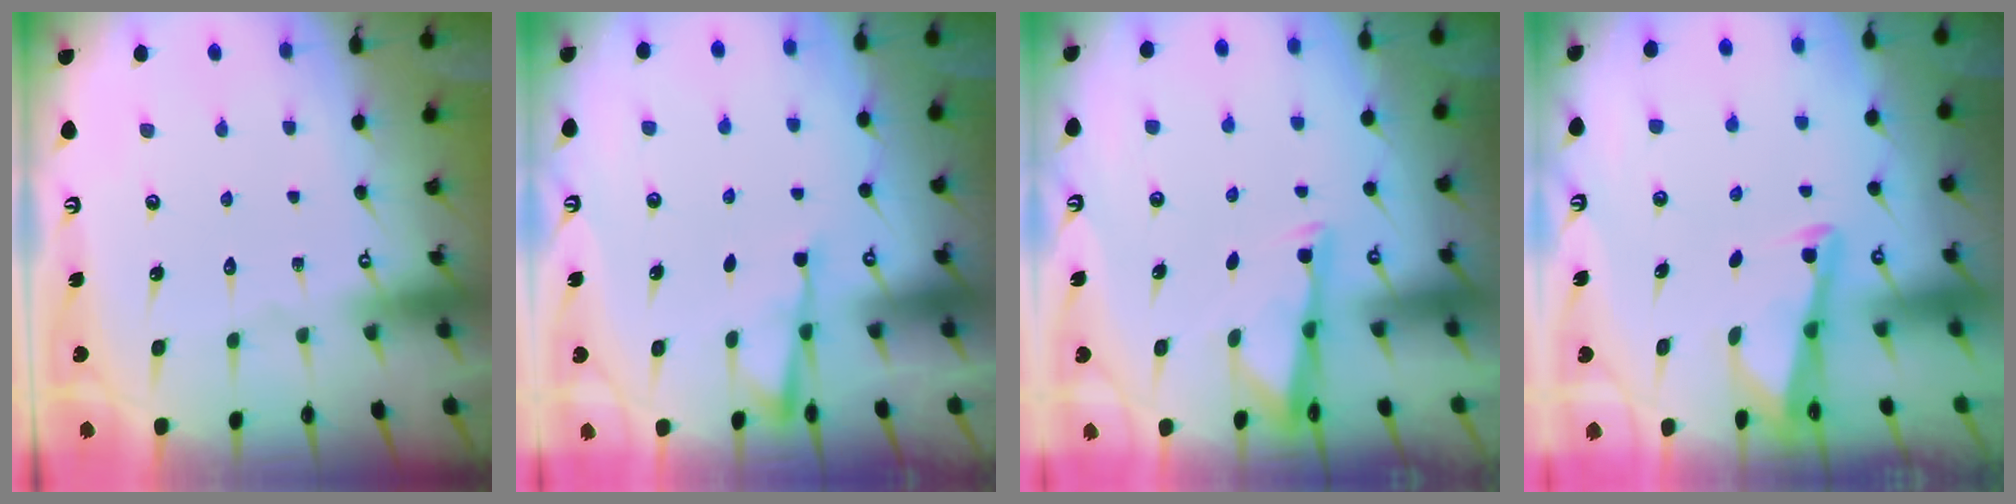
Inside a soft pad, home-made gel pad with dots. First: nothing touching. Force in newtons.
{"total": 3.5, "press": 3.5, "slide": 0.4}
{"total": 3.3, "press": 3.2, "slide": 0.4}
{"total": 2.6, "press": 2.6, "slide": 0.1}